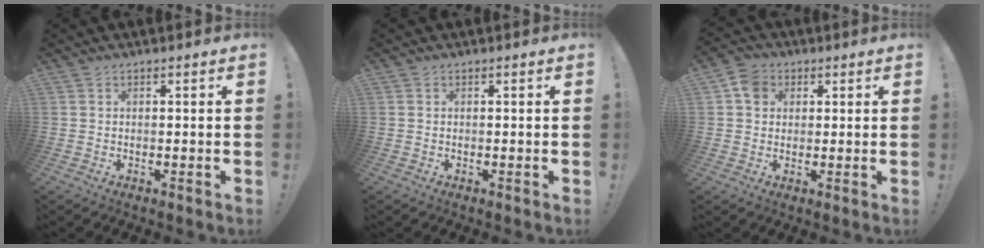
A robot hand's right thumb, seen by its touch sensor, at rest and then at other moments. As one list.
[{"total": 0.0}, {"total": 5.6, "force": [1.7, 4.8, 2.3], "torque": [-0.034, 0.006, 0.034]}]